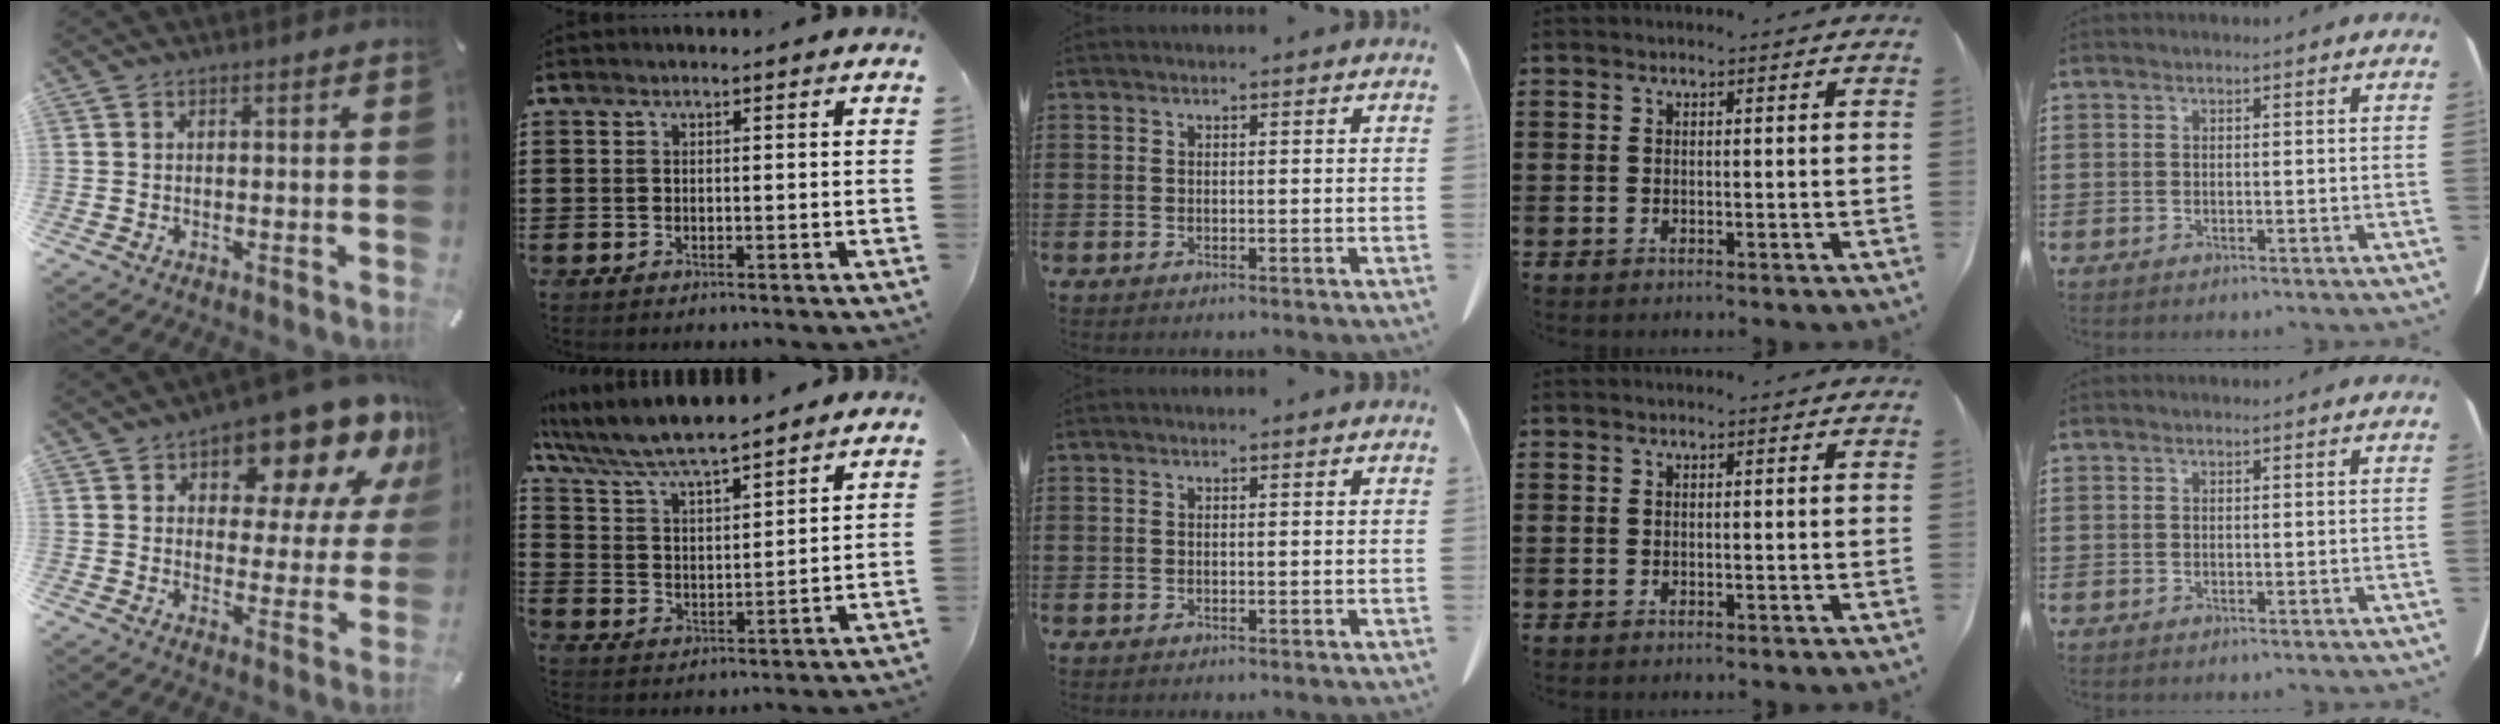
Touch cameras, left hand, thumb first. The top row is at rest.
{"thumb": {"total": 15.2, "force": [11.1, 6.9, 7.7], "torque": [-0.107, -0.083, 0.185]}, "index": {"total": 6.6, "force": [6.2, 0.5, 2.3], "torque": [-0.073, -0.038, 0.105]}}